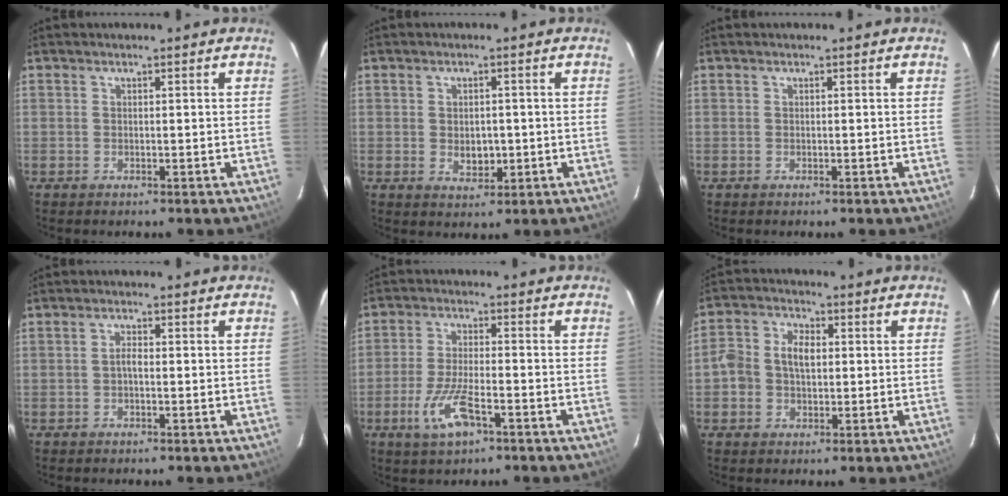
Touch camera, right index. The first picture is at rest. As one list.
[{"total": 3.9, "force": [-0.5, 2.8, 2.7], "torque": [-0.044, -0.002, -0.003]}, {"total": 0.0}, {"total": 1.5, "force": [-0.3, 0.7, 1.3], "torque": [-0.026, 0.007, -0.008]}, {"total": 8.2, "force": [-4.2, 2.6, 6.6], "torque": [-0.146, -0.008, -0.077]}, {"total": 6.1, "force": [-0.2, 4.7, 3.9], "torque": [-0.075, 0.020, -0.004]}]